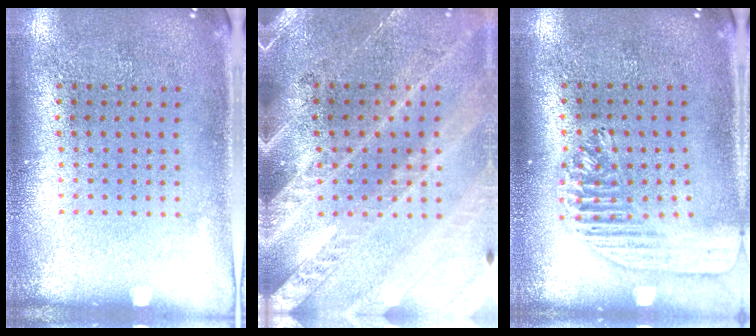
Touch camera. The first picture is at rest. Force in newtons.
{"total": 2.9, "press": 2.7, "slide": 1.2}
{"total": 1.8, "press": 1.6, "slide": 0.8}